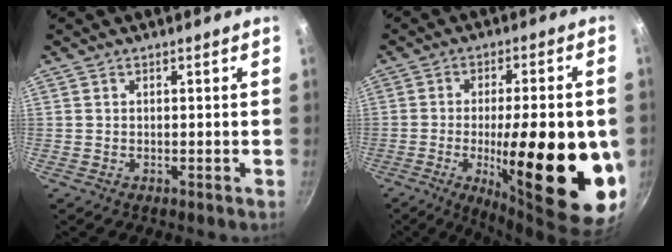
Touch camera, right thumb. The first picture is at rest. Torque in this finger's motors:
{"motor_torque": [1.03, 3.82, 2.77, 0.00, 0.41]}